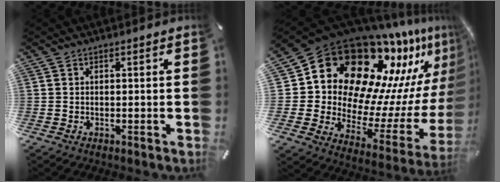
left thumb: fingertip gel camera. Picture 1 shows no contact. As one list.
[{"total": 22.9, "force": [14.1, 13.7, 11.6], "torque": [-0.177, -0.162, 0.267]}]